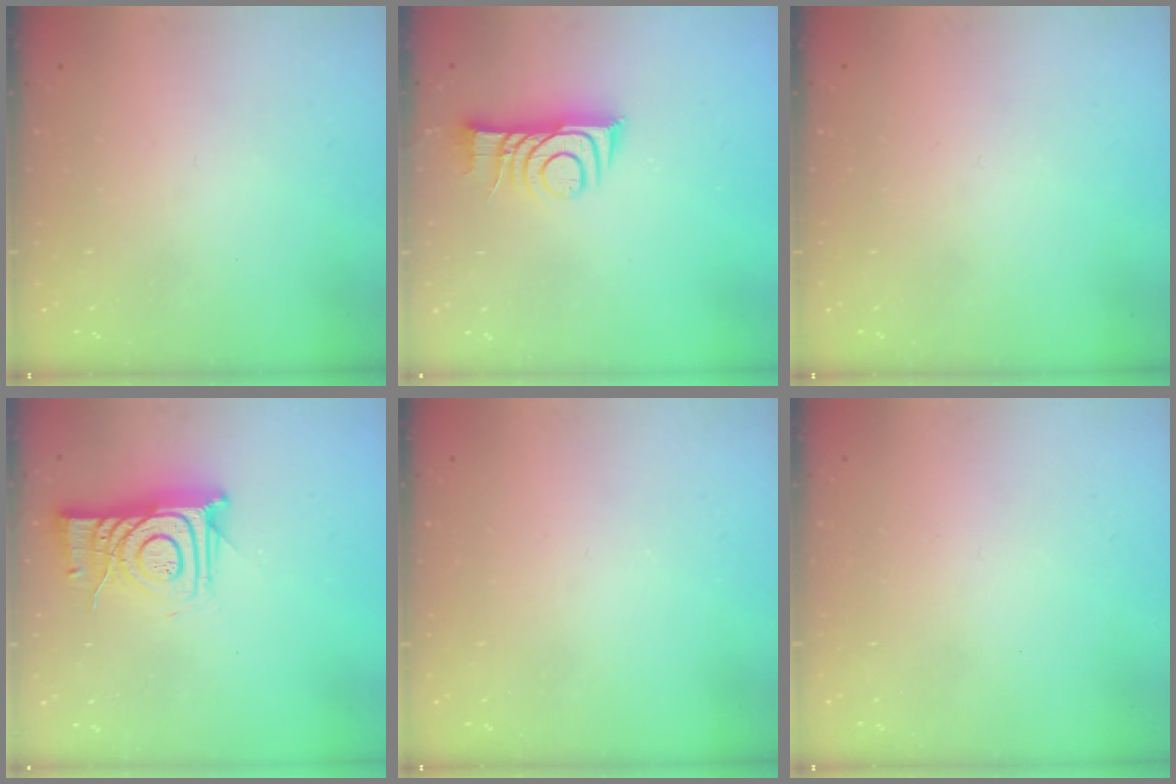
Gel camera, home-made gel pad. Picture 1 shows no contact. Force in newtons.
{"total": 10.6, "press": 10.6, "slide": 1.0}
{"total": 0.0}
{"total": 12.7, "press": 12.7, "slide": 0.6}
{"total": 0.0}
{"total": 1.8, "press": 1.8, "slide": 0.2}